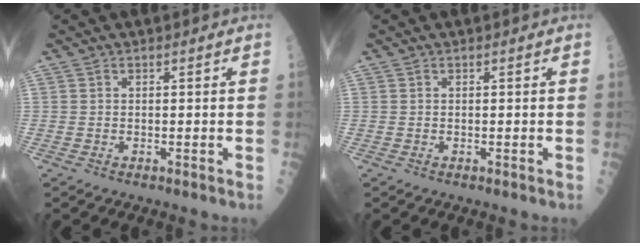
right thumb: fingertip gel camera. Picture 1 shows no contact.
{"total": 0.0}